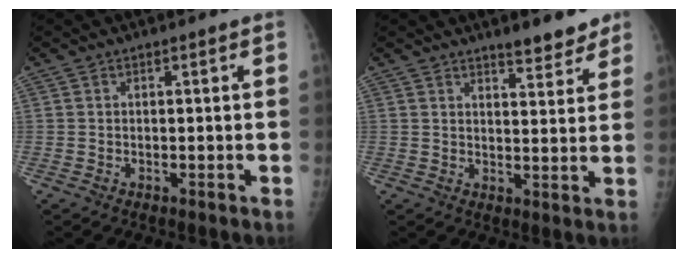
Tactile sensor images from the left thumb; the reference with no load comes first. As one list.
[{"total": 5.8, "force": [4.7, 1.7, 2.9], "torque": [-0.018, -0.032, 0.064]}]